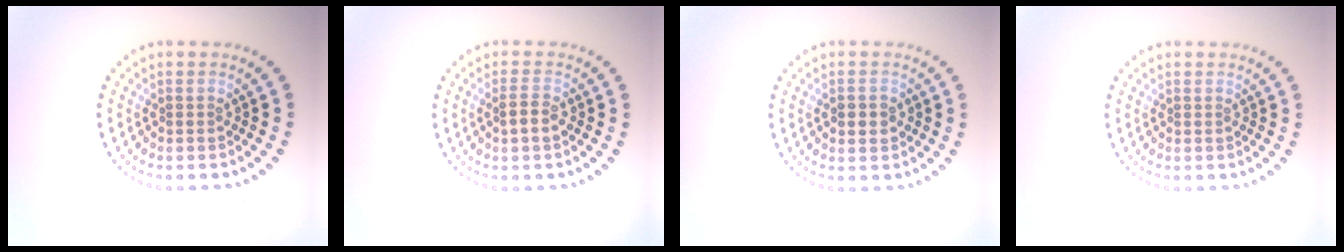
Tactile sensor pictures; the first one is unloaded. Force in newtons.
{"total": 1.9, "press": 1.8, "slide": 0.6}
{"total": 2.3, "press": 2.3, "slide": 0.0}
{"total": 0.0}